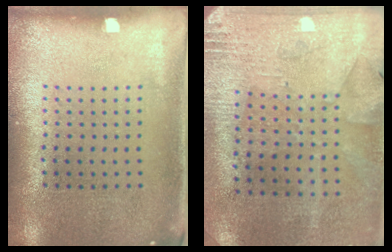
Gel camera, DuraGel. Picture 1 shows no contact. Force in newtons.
{"total": 2.7, "press": 2.4, "slide": 1.3}